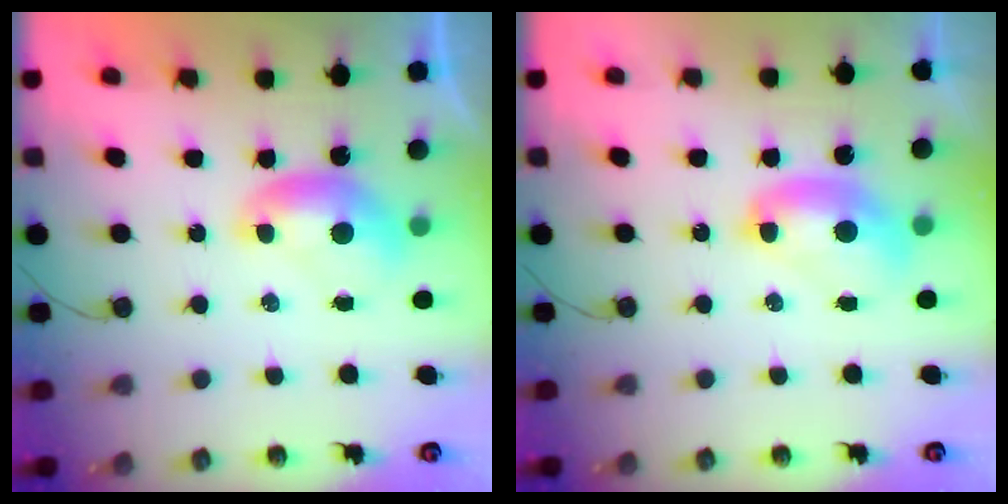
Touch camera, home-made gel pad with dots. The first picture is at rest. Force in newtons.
{"total": 2.8, "press": 2.8, "slide": 0.1}